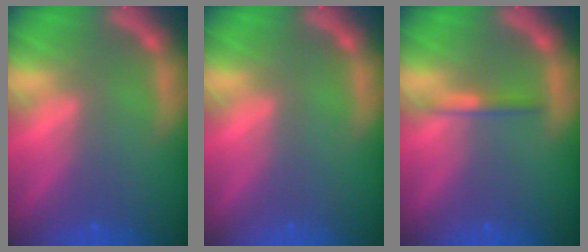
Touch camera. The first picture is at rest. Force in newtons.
{"total": 0.0}
{"total": 1.4}